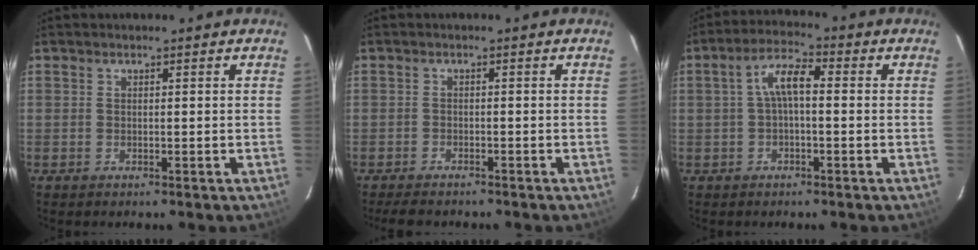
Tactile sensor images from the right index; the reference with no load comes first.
{"total": 5.1, "force": [-4.5, 1.4, 1.9], "torque": [-0.048, -0.009, -0.070]}
{"total": 5.5, "force": [-0.1, 2.1, 5.1], "torque": [-0.101, 0.020, 0.000]}